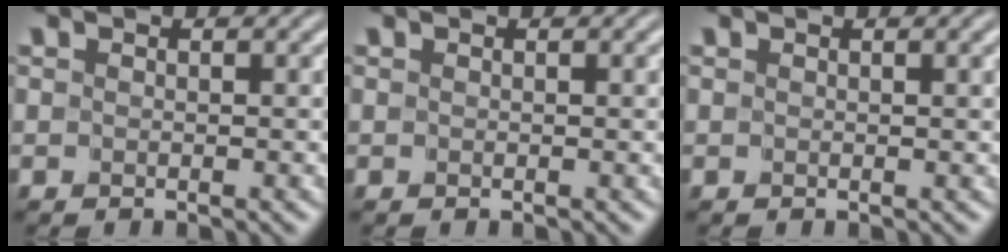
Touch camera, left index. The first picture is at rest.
{"total": 0.0}
{"total": 0.8, "force": [0.3, 0.0, 0.8], "torque": [-0.009, 0.000, 0.004]}